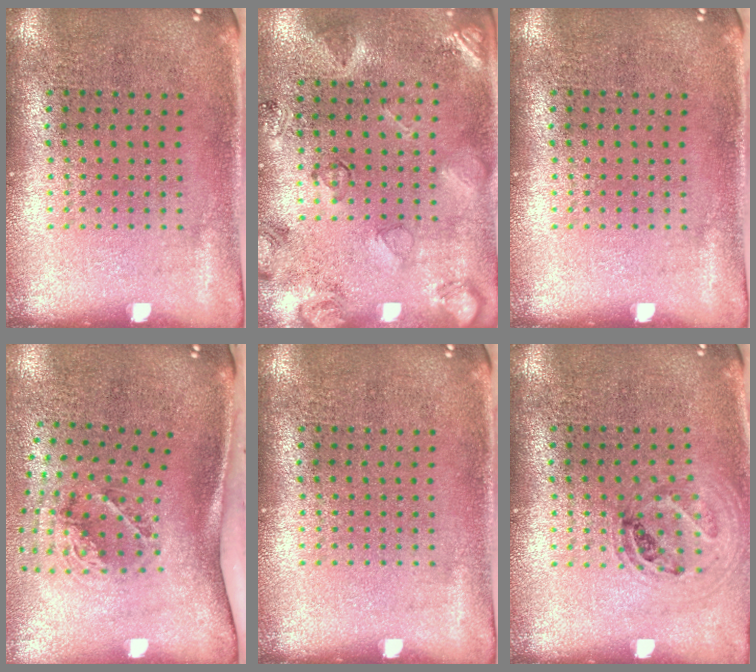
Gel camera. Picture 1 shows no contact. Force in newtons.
{"total": 2.6, "press": 1.7, "slide": 1.9}
{"total": 0.0}
{"total": 2.0, "press": 1.3, "slide": 1.6}
{"total": 0.0}
{"total": 0.9, "press": 0.9, "slide": 0.2}